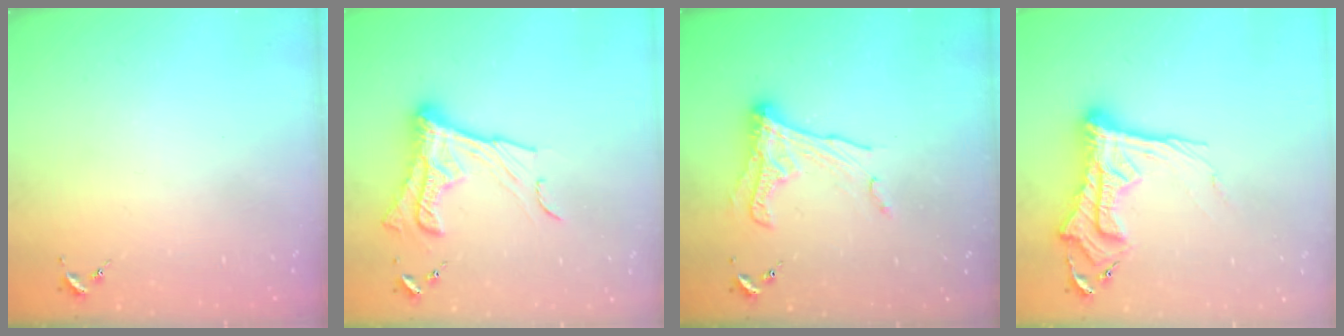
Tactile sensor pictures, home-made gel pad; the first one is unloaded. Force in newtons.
{"total": 16.0, "press": 15.9, "slide": 0.8}
{"total": 13.6, "press": 13.5, "slide": 1.3}
{"total": 17.1, "press": 17.0, "slide": 1.6}